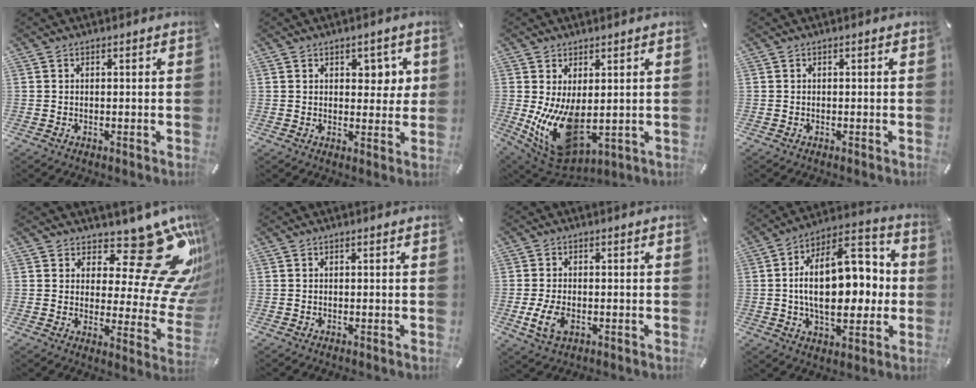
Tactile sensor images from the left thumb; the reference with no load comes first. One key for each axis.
{"total": 4.6, "fx": 1.9, "fy": 3.0, "fz": 2.8, "tx": -0.022, "ty": -0.008, "tz": 0.024}
{"total": 14.1, "fx": -0.6, "fy": 8.2, "fz": 11.4, "tx": -0.224, "ty": -0.018, "tz": 0.005}
{"total": 0.0}
{"total": 20.1, "fx": 12.2, "fy": 7.5, "fz": 14.2, "tx": -0.168, "ty": -0.103, "tz": 0.196}
{"total": 0.0}
{"total": 6.1, "fx": -1.5, "fy": 3.9, "fz": 4.4, "tx": -0.112, "ty": -0.004, "tz": -0.032}
{"total": 21.3, "fx": 1.2, "fy": 12.8, "fz": 17.0, "tx": -0.276, "ty": -0.007, "tz": 0.019}